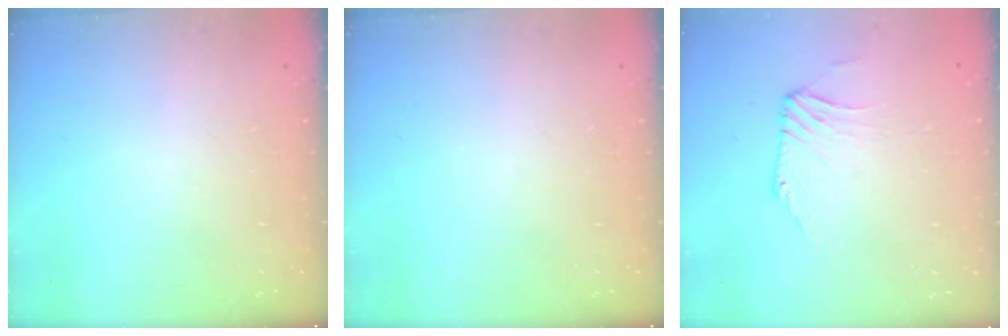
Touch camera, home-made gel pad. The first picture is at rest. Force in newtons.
{"total": 0.0}
{"total": 1.5, "press": 1.4, "slide": 0.5}